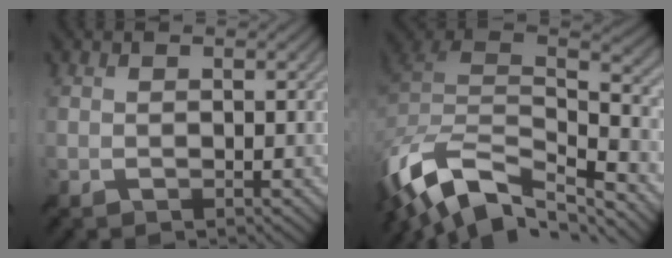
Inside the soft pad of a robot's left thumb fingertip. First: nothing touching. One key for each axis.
{"total": 14.6, "fx": -9.2, "fy": 6.8, "fz": 9.1, "tx": -0.246, "ty": -0.013, "tz": -0.158}